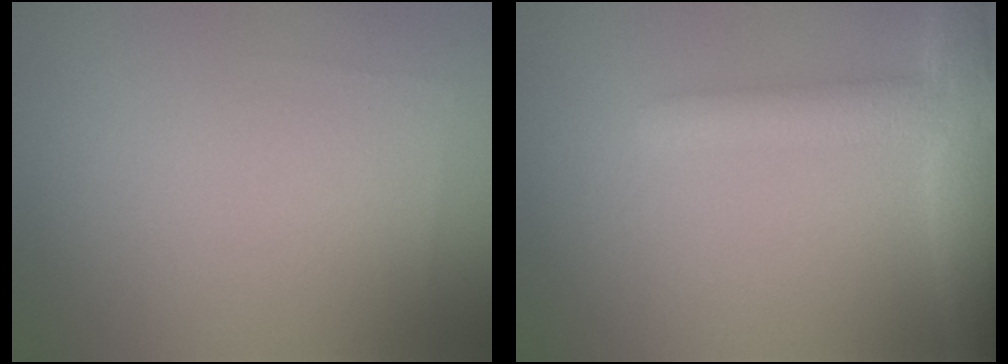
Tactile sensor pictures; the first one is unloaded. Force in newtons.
{"total": 5.1, "press": 5.1, "slide": 0.5}